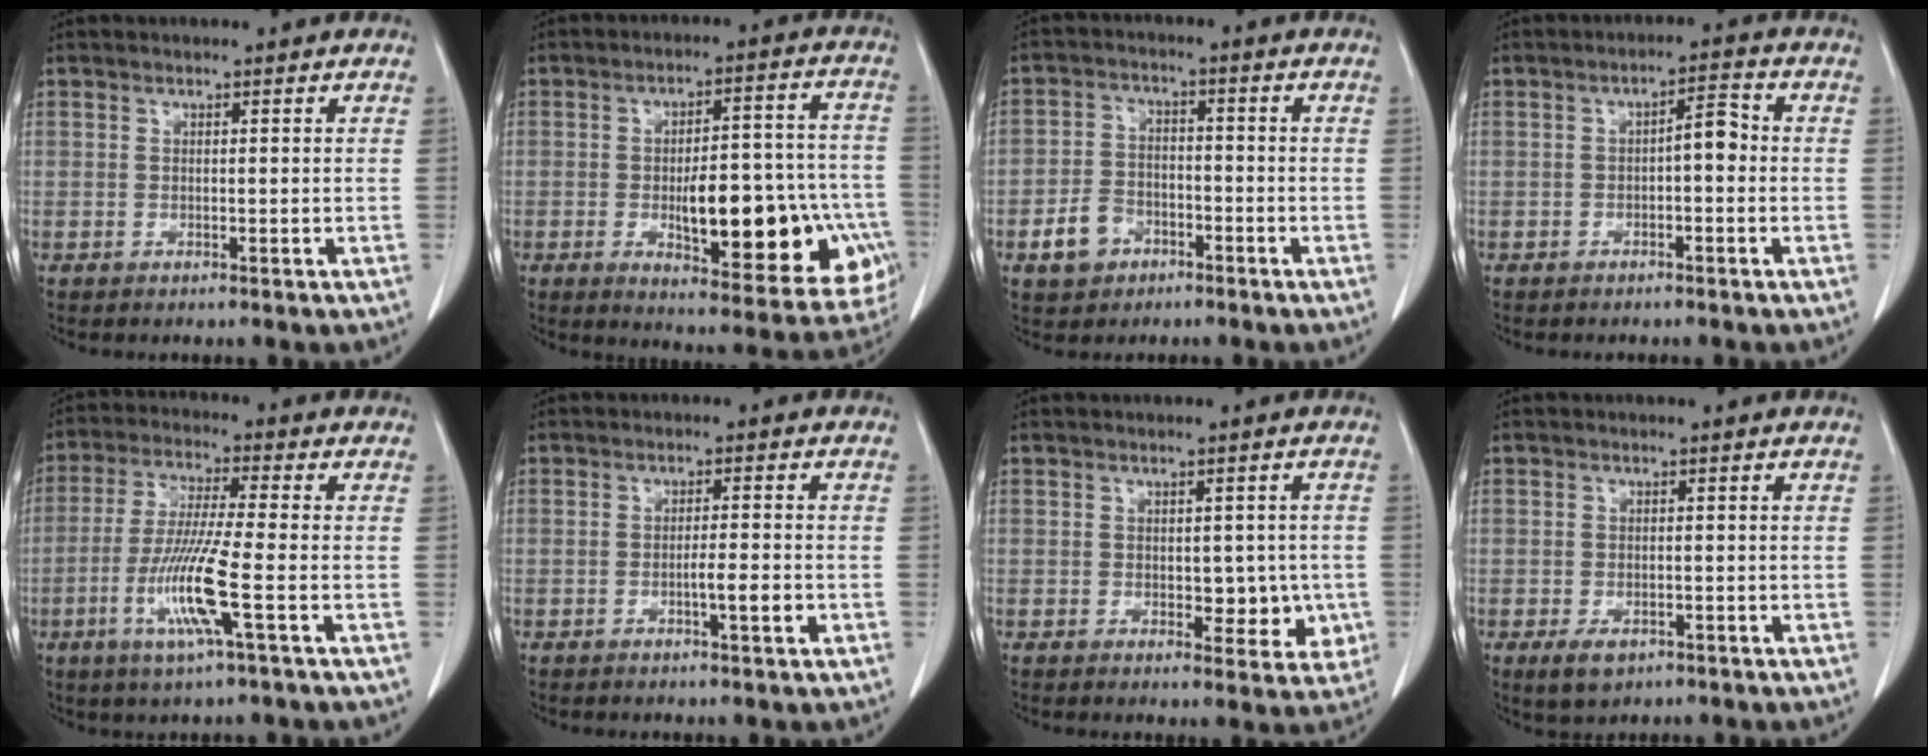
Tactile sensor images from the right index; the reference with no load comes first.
{"total": 22.2, "force": [-5.6, 7.9, 20.0], "torque": [-0.201, 0.032, -0.054]}
{"total": 6.8, "force": [-3.4, 5.1, 3.0], "torque": [-0.072, 0.016, -0.052]}
{"total": 4.3, "force": [-0.5, 1.5, 4.0], "torque": [-0.065, 0.028, -0.006]}
{"total": 11.1, "force": [-3.7, 0.0, 10.5], "torque": [-0.216, -0.018, -0.074]}
{"total": 3.9, "force": [-1.2, 0.6, 3.6], "torque": [-0.062, 0.000, -0.015]}
{"total": 7.2, "force": [-0.9, 4.3, 5.8], "torque": [-0.063, 0.011, -0.001]}
{"total": 4.4, "force": [-2.2, 2.8, 2.6], "torque": [-0.046, -0.003, -0.024]}